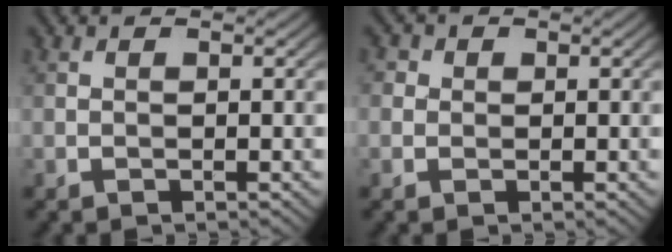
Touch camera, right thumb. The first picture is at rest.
{"total": 1.7, "force": [0.3, 1.6, 0.4], "torque": [-0.014, 0.003, -0.001]}